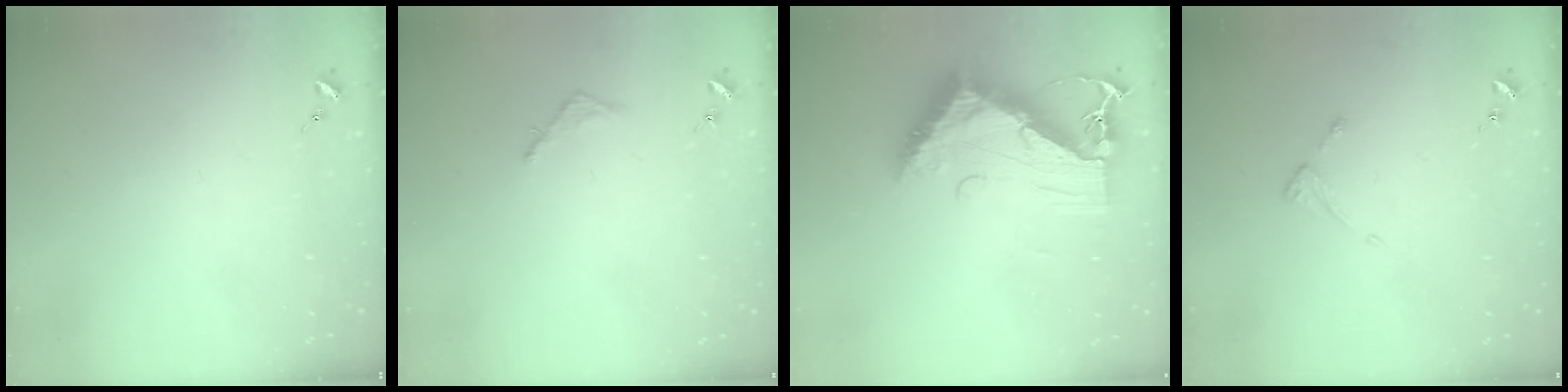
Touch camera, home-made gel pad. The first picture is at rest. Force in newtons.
{"total": 2.5, "press": 2.5, "slide": 0.2}
{"total": 14.1, "press": 14.0, "slide": 1.3}
{"total": 2.6, "press": 2.6, "slide": 0.3}